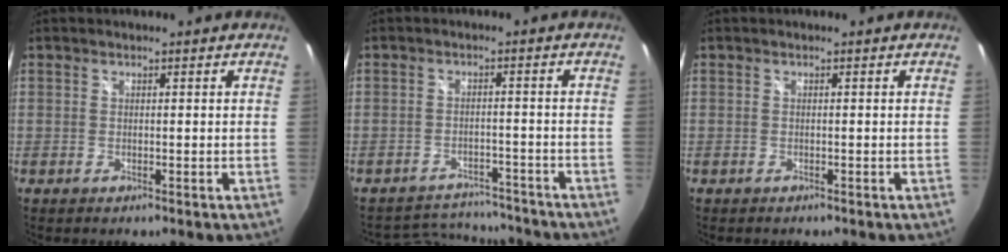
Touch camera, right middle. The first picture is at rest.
{"total": 10.5, "force": [-9.8, 3.3, 1.7], "torque": [-0.047, 0.018, -0.131]}
{"total": 0.6, "force": [-0.5, 0.3, 0.0], "torque": [-0.003, -0.002, -0.008]}